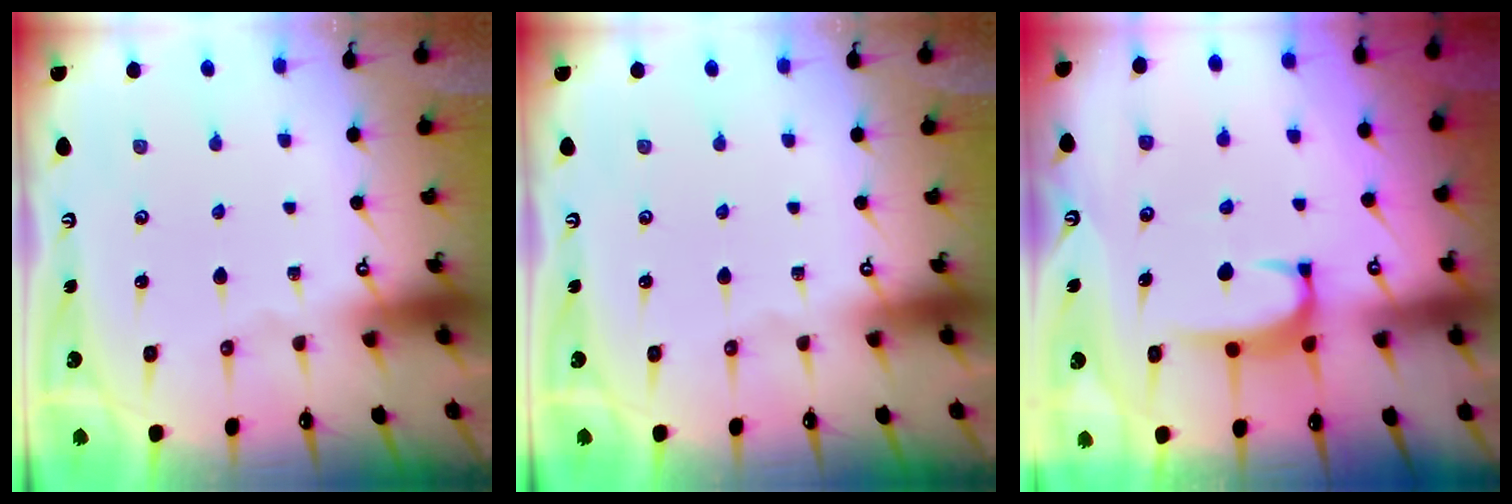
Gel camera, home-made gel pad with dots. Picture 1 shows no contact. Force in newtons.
{"total": 0.0}
{"total": 1.7, "press": 1.6, "slide": 0.6}